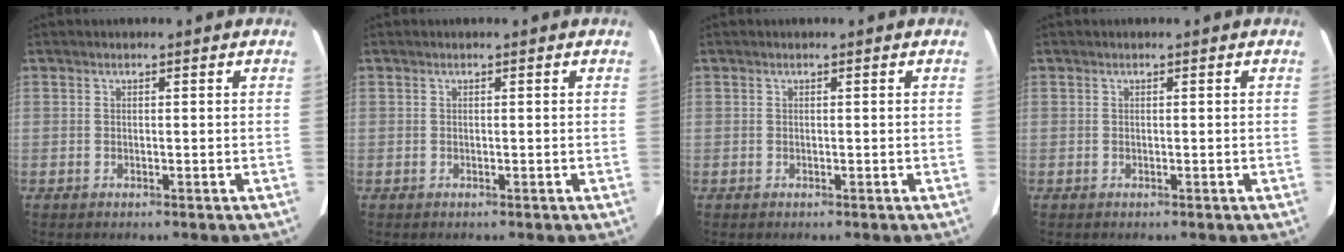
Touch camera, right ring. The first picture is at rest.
{"total": 0.0}
{"total": 0.0}
{"total": 0.0}